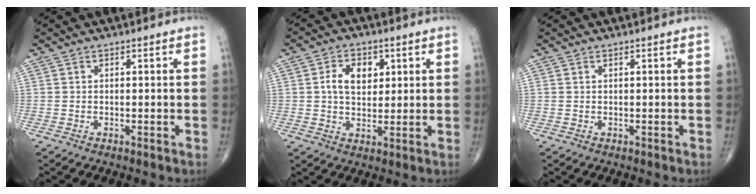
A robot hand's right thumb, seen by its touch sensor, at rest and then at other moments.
{"total": 6.7, "force": [1.8, 4.5, 4.6], "torque": [-0.056, -0.005, 0.027]}
{"total": 0.0}